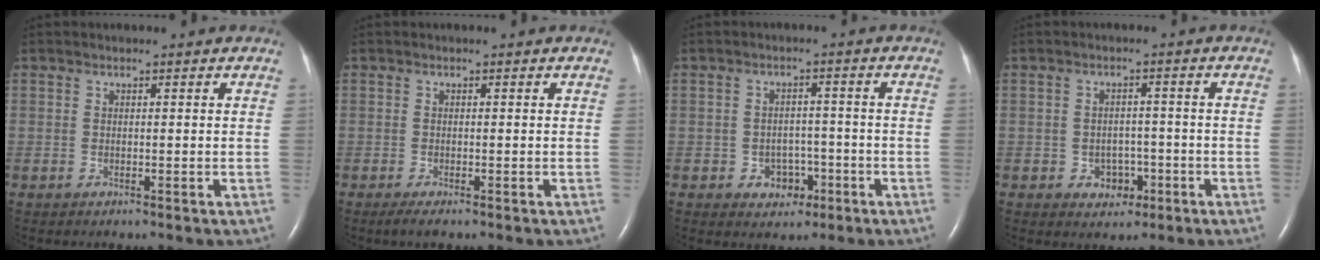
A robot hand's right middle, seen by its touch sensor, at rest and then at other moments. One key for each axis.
{"total": 1.5, "fx": -1.0, "fy": 0.1, "fz": 1.1, "tx": -0.028, "ty": -0.006, "tz": -0.019}
{"total": 4.1, "fx": -1.9, "fy": 3.2, "fz": 1.8, "tx": -0.022, "ty": 0.013, "tz": -0.019}
{"total": 3.7, "fx": -1.5, "fy": 3.0, "fz": 1.6, "tx": -0.018, "ty": 0.011, "tz": -0.013}